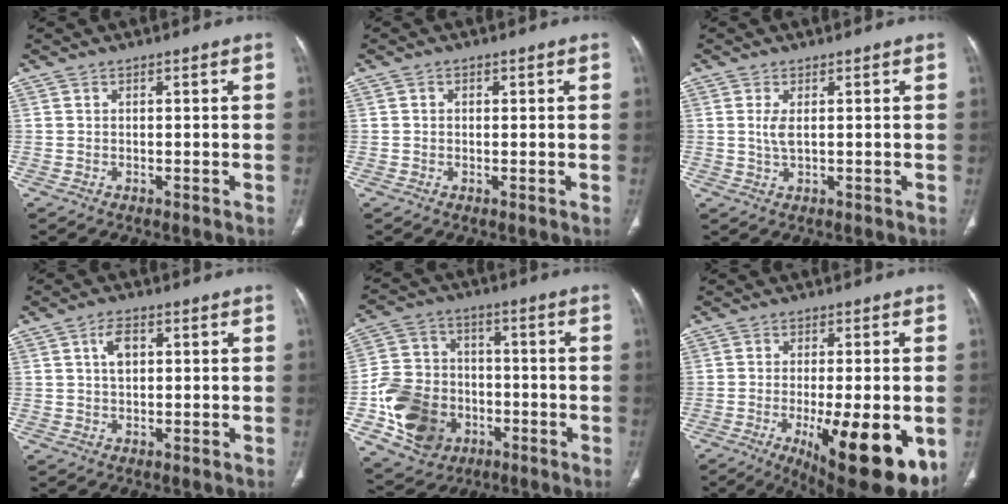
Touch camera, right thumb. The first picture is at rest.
{"total": 0.8, "force": [0.2, 0.7, 0.3], "torque": [0.000, 0.002, 0.001]}
{"total": 2.4, "force": [0.4, 0.8, 2.2], "torque": [-0.054, -0.002, 0.012]}
{"total": 4.0, "force": [1.1, 2.4, 3.1], "torque": [-0.050, 0.004, 0.018]}
{"total": 16.8, "force": [-5.0, 13.8, 8.2], "torque": [-0.132, 0.022, -0.078]}
{"total": 18.6, "force": [-5.9, 5.8, 16.6], "torque": [-0.197, -0.021, -0.067]}